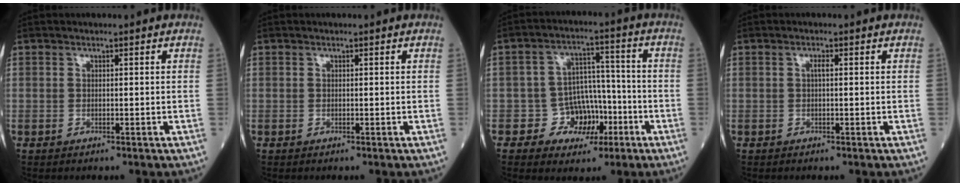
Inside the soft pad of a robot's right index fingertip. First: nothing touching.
{"total": 0.0}
{"total": 7.3, "force": [-3.0, 6.2, 2.4], "torque": [-0.022, 0.026, -0.041]}
{"total": 0.7, "force": [0.1, 0.1, 0.7], "torque": [-0.015, 0.003, 0.002]}